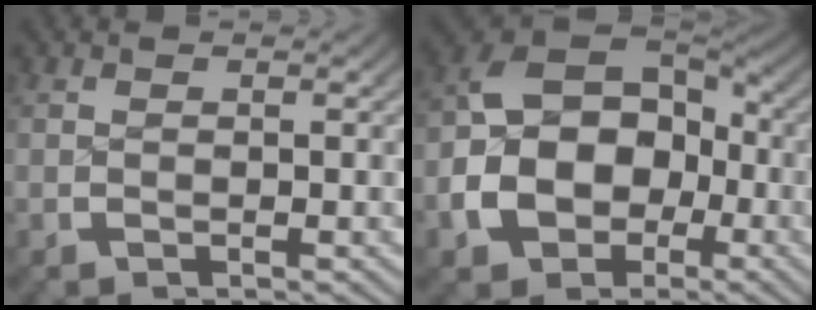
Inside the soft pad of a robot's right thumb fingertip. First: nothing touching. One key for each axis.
{"total": 11.8, "fx": -2.1, "fy": 9.1, "fz": 7.1, "tx": -0.164, "ty": -0.039, "tz": -0.025}